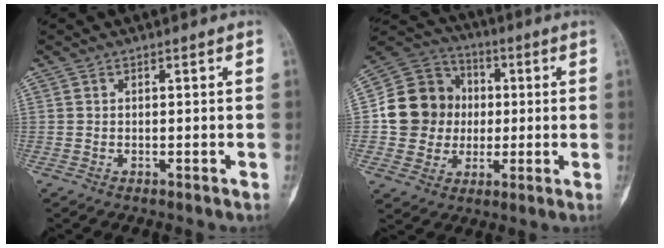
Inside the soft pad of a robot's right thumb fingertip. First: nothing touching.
{"total": 15.2, "force": [0.5, 13.9, 6.2], "torque": [-0.078, 0.026, 0.011]}